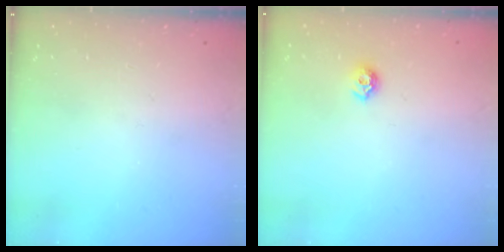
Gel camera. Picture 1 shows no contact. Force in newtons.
{"total": 6.0, "press": 5.9, "slide": 0.8}